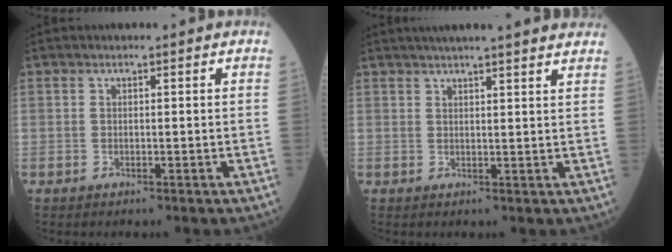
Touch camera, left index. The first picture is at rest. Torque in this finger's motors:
{"motor_torque": [-0.05, -0.83, 0.31, 0.03]}